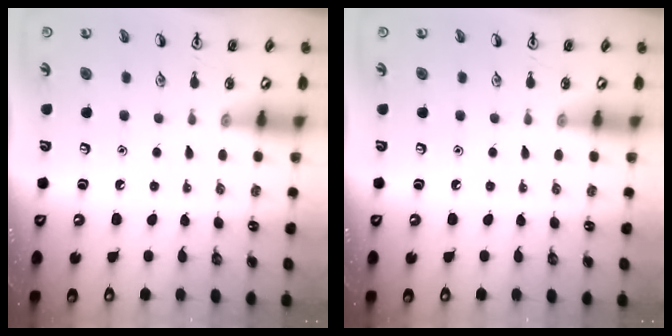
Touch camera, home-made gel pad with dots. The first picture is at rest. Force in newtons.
{"total": 0.0}